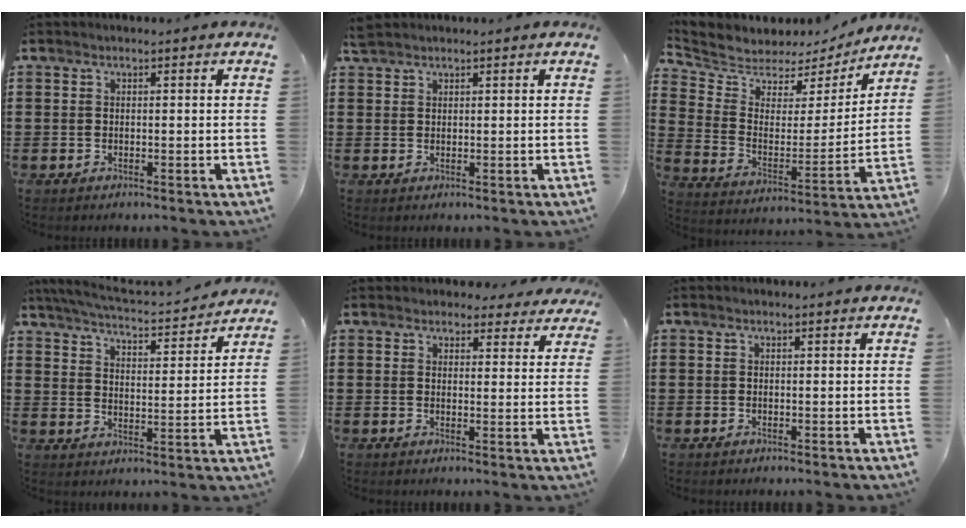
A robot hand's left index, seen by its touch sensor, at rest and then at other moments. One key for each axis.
{"total": 1.5, "fx": 1.4, "fy": 0.4, "fz": 0.4, "tx": -0.011, "ty": 0.002, "tz": 0.027}
{"total": 5.0, "fx": 4.5, "fy": 2.1, "fz": -0.3, "tx": -0.034, "ty": -0.039, "tz": 0.074}
{"total": 4.6, "fx": 4.4, "fy": -0.1, "fz": 1.4, "tx": -0.050, "ty": -0.033, "tz": 0.070}
{"total": 3.2, "fx": 3.0, "fy": 1.0, "fz": 0.4, "tx": -0.010, "ty": -0.009, "tz": 0.055}
{"total": 0.0}